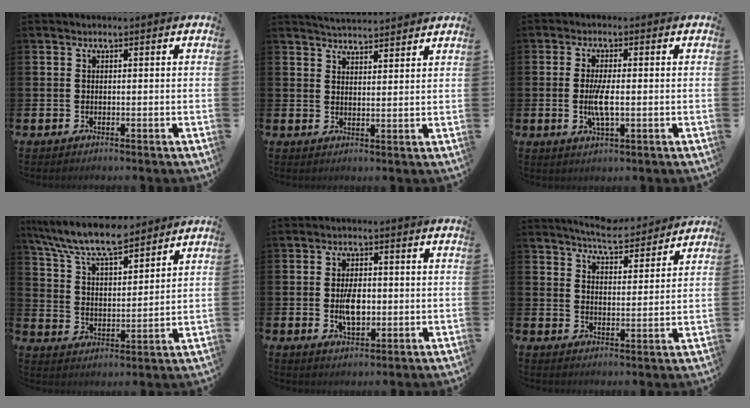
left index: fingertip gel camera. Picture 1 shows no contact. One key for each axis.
{"total": 4.2, "fx": 4.2, "fy": -0.1, "fz": 0.0, "tx": -0.005, "ty": -0.025, "tz": 0.075}
{"total": 3.9, "fx": -0.4, "fy": 1.1, "fz": 3.7, "tx": -0.074, "ty": -0.002, "tz": -0.010}
{"total": 8.9, "fx": 8.0, "fy": 1.6, "fz": 3.4, "tx": -0.102, "ty": -0.042, "tz": 0.144}
{"total": 4.8, "fx": -0.3, "fy": 2.5, "fz": 4.1, "tx": -0.061, "ty": -0.001, "tz": -0.008}
{"total": 6.4, "fx": 6.2, "fy": 0.6, "fz": 1.2, "tx": -0.034, "ty": -0.039, "tz": 0.110}